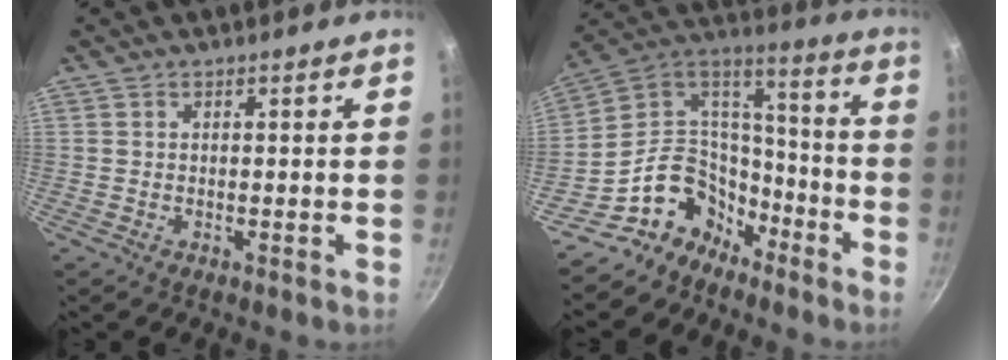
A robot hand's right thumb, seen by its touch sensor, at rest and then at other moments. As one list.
[{"total": 15.8, "force": [-10.1, 11.0, 5.0], "torque": [-0.040, 0.114, -0.191]}]